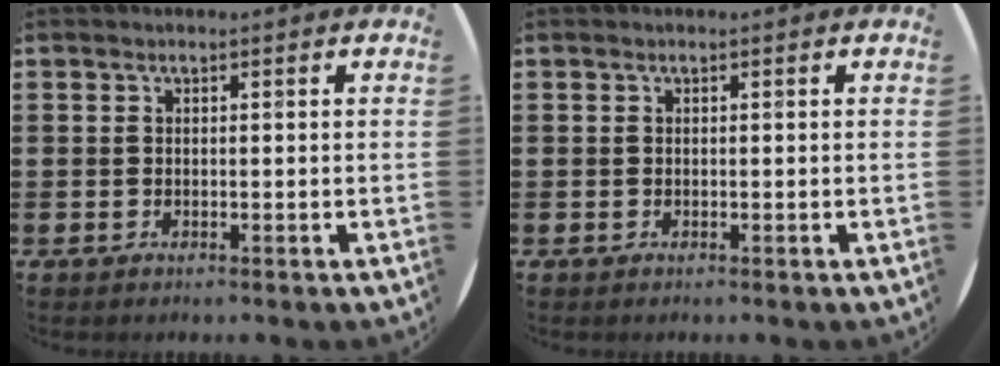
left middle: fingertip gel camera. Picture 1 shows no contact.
{"total": 0.0}